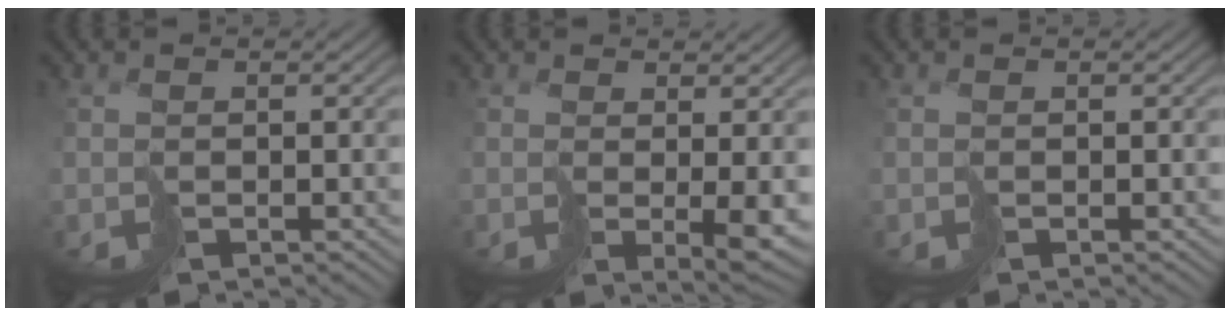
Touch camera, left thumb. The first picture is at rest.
{"total": 4.1, "force": [0.2, 0.8, 4.0], "torque": [-0.069, -0.012, 0.005]}
{"total": 0.0}